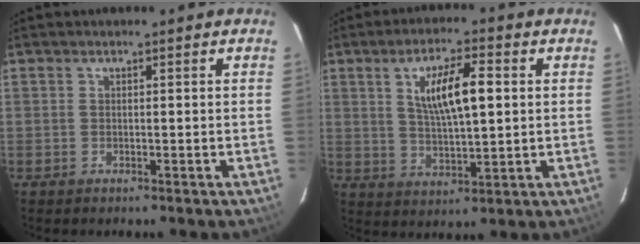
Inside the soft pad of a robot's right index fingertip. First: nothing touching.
{"total": 9.9, "force": [2.4, 2.8, 9.2], "torque": [-0.163, 0.005, 0.049]}